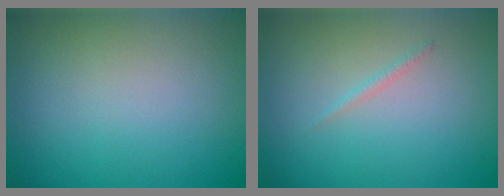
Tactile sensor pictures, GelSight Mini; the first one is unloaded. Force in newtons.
{"total": 0.6, "press": 0.6, "slide": 0.1}